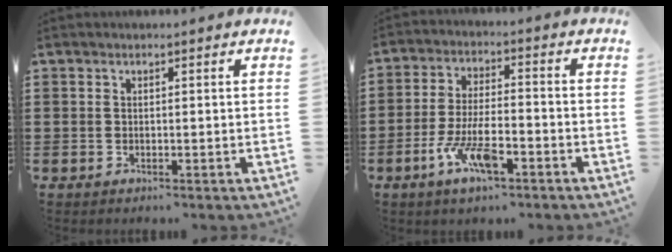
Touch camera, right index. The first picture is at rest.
{"total": 8.4, "force": [-4.2, 2.8, 6.7], "torque": [-0.152, -0.006, -0.080]}